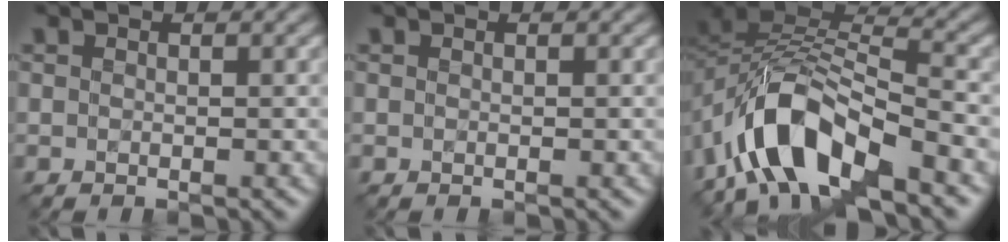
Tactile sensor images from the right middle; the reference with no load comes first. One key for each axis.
{"total": 0.0}
{"total": 9.8, "fx": -5.8, "fy": 4.6, "fz": 6.4, "tx": -0.110, "ty": 0.010, "tz": -0.117}